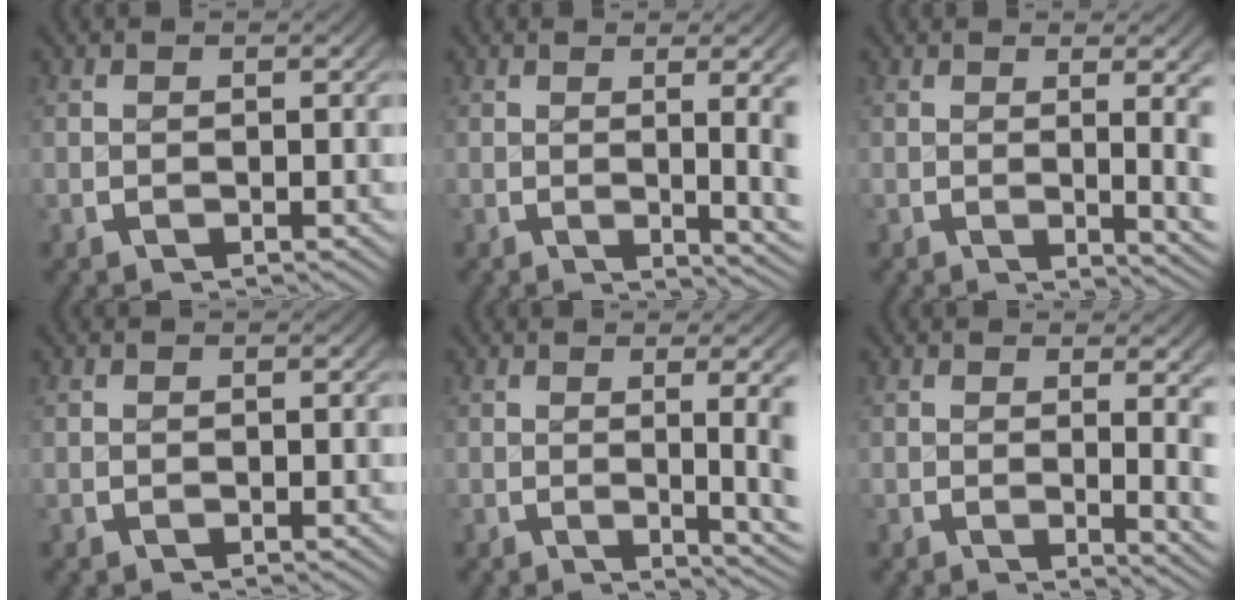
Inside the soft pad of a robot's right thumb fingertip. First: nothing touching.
{"total": 5.3, "force": [-0.5, 2.0, 4.9], "torque": [-0.061, -0.009, -0.004]}
{"total": 4.6, "force": [-0.7, 1.7, 4.2], "torque": [-0.058, -0.012, -0.005]}
{"total": 0.0}
{"total": 6.1, "force": [-0.4, 2.3, 5.6], "torque": [-0.073, -0.012, -0.002]}
{"total": 3.6, "force": [-0.5, 1.2, 3.3], "torque": [-0.048, -0.015, -0.001]}